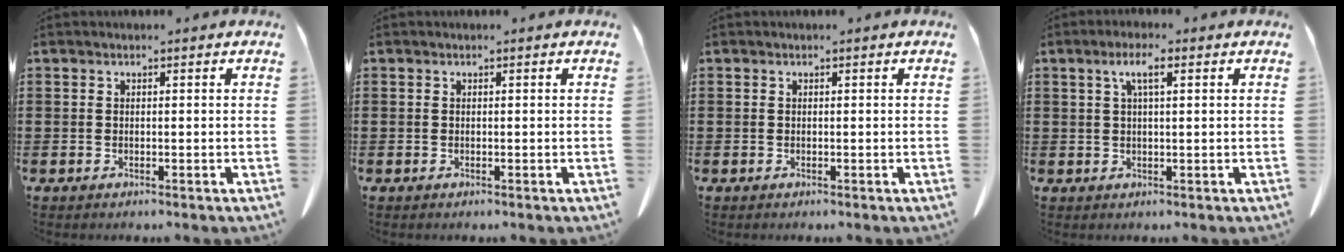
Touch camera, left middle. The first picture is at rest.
{"total": 0.0}
{"total": 0.0}
{"total": 3.6, "force": [1.3, 0.8, 3.2], "torque": [-0.066, 0.008, 0.020]}